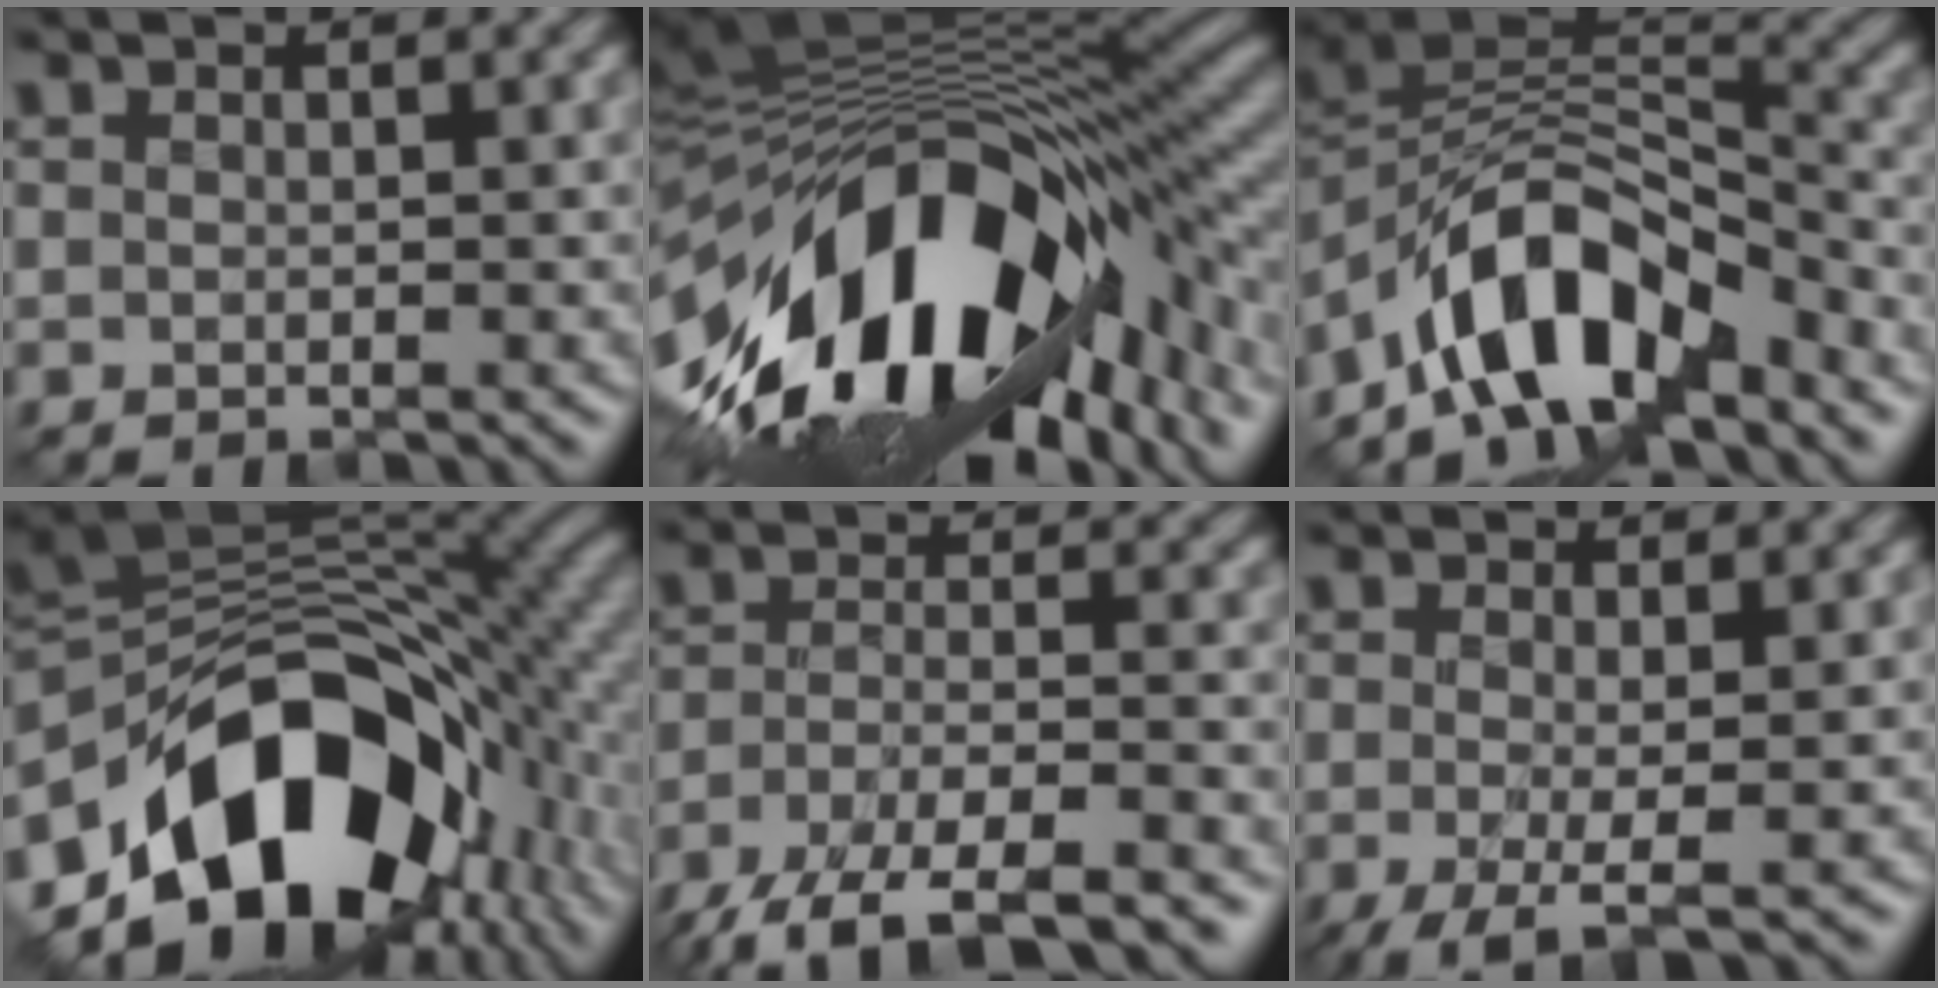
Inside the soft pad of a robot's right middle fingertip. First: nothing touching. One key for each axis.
{"total": 17.8, "fx": -6.2, "fy": 8.5, "fz": 14.4, "tx": -0.256, "ty": -0.006, "tz": -0.106}
{"total": 9.6, "fx": -6.2, "fy": 4.3, "fz": 6.0, "tx": -0.086, "ty": 0.014, "tz": -0.119}
{"total": 17.0, "fx": -7.5, "fy": 10.6, "fz": 11.0, "tx": -0.189, "ty": -0.008, "tz": -0.118}
{"total": 9.3, "fx": -7.4, "fy": 2.3, "fz": 5.3, "tx": -0.102, "ty": -0.005, "tz": -0.131}
{"total": 3.5, "fx": -1.1, "fy": 0.6, "fz": 3.2, "tx": -0.066, "ty": -0.006, "tz": -0.021}